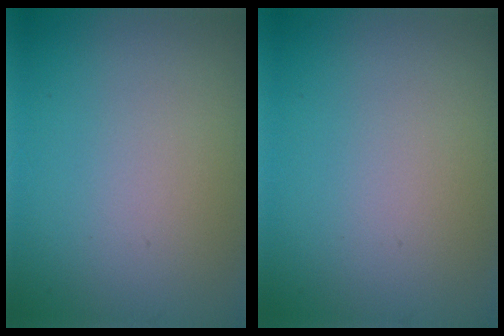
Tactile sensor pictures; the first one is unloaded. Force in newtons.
{"total": 0.0}